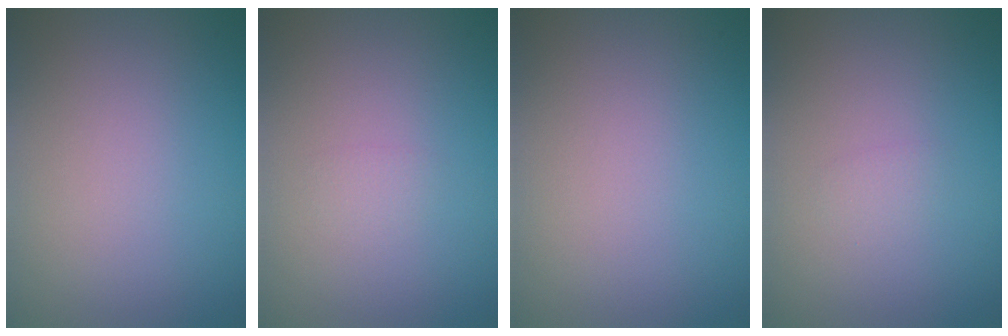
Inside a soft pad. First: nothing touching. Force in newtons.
{"total": 0.6, "press": 0.6, "slide": 0.1}
{"total": 0.0}
{"total": 0.7, "press": 0.7, "slide": 0.0}